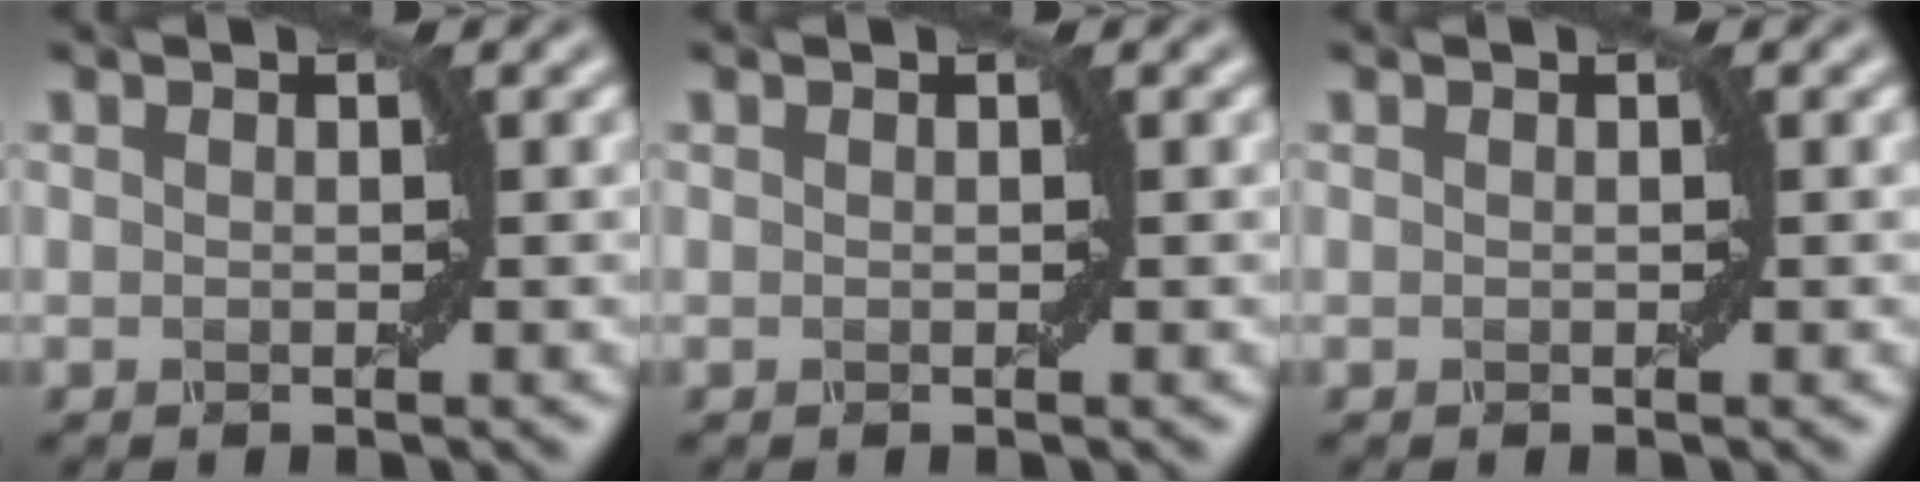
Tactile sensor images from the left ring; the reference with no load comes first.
{"total": 0.0}
{"total": 0.0}